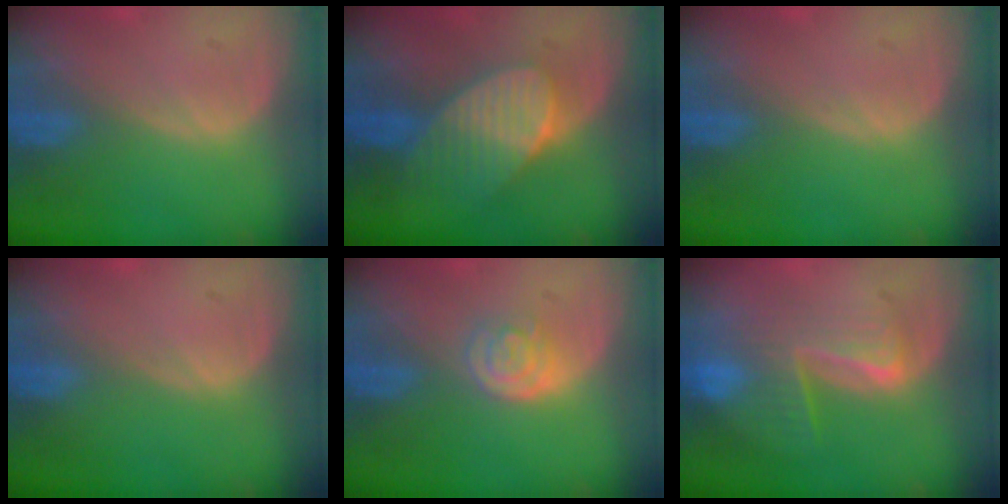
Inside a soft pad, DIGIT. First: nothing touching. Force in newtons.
{"total": 7.5, "press": 7.1, "slide": 2.3}
{"total": 0.0}
{"total": 0.0}
{"total": 3.4, "press": 3.3, "slide": 0.9}
{"total": 7.1, "press": 6.9, "slide": 1.9}